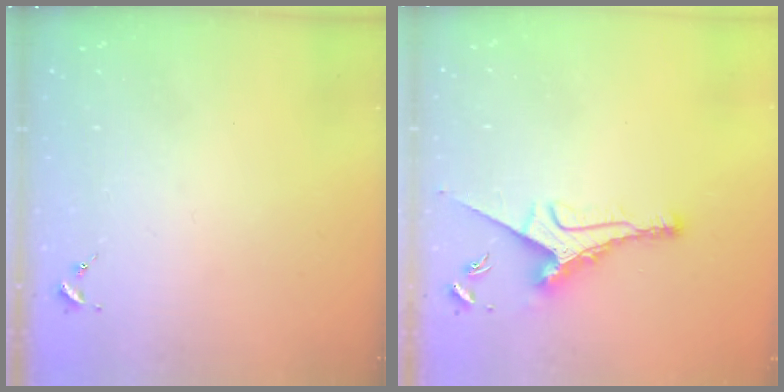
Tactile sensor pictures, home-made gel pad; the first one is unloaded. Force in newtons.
{"total": 9.2, "press": 9.2, "slide": 0.2}